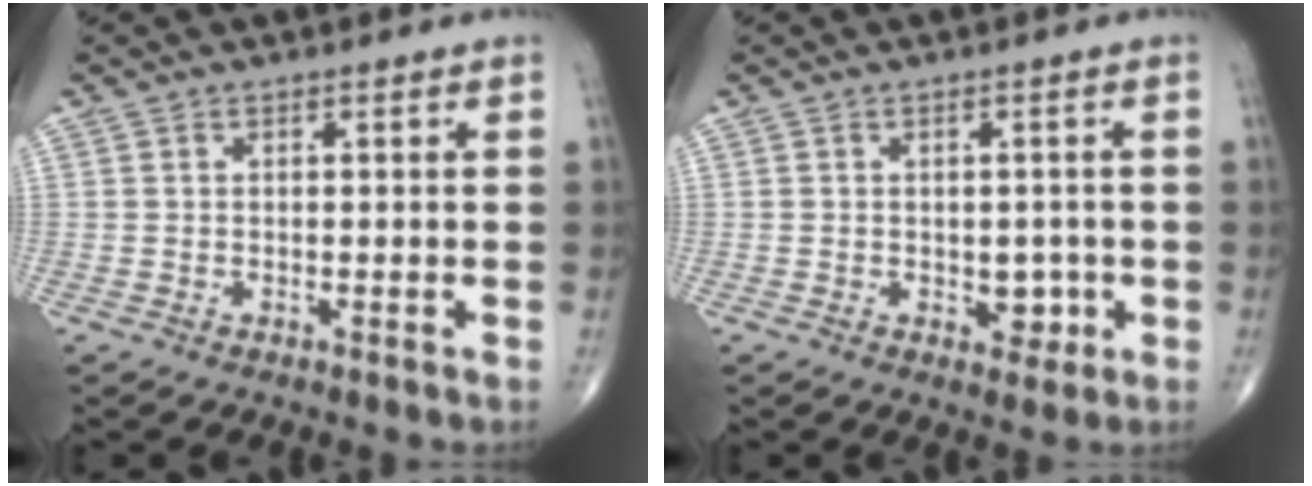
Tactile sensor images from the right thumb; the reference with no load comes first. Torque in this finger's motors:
{"motor_torque": [2.61, 2.40, 0.17, -0.33, -0.01]}